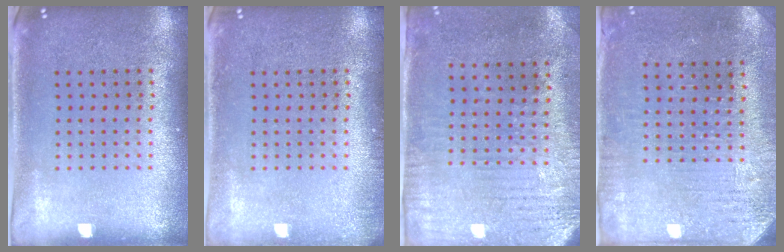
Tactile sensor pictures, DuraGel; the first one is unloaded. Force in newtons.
{"total": 0.8, "press": 0.8, "slide": 0.0}
{"total": 3.0, "press": 2.4, "slide": 1.8}
{"total": 3.1, "press": 2.7, "slide": 1.5}